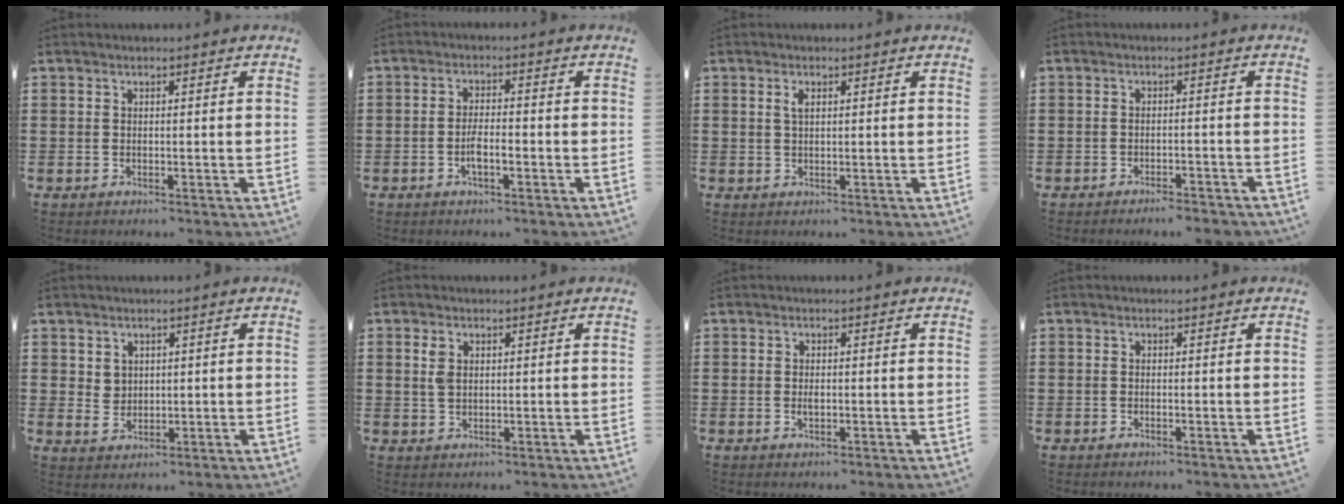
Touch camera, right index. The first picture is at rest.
{"total": 3.3, "force": [-1.2, 0.9, 2.9], "torque": [-0.059, 0.001, -0.024]}
{"total": 1.6, "force": [0.6, 0.7, 1.3], "torque": [-0.029, 0.005, 0.009]}
{"total": 2.2, "force": [-2.1, 0.0, 0.5], "torque": [-0.012, 0.000, -0.044]}
{"total": 2.4, "force": [1.5, 1.8, 0.2], "torque": [-0.005, 0.006, 0.026]}
{"total": 2.3, "force": [0.9, 1.3, 1.7], "torque": [-0.038, 0.004, 0.016]}
{"total": 1.1, "force": [-0.1, 0.6, 1.0], "torque": [-0.021, 0.002, -0.002]}
{"total": 0.0}